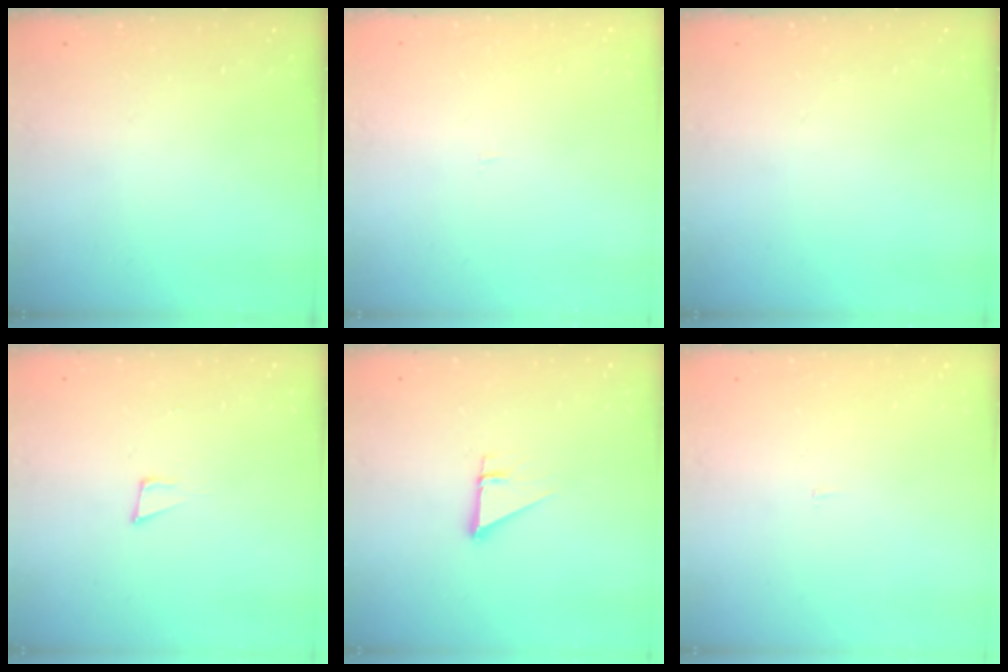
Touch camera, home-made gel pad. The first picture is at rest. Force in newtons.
{"total": 1.6, "press": 1.6, "slide": 0.1}
{"total": 0.0}
{"total": 6.1, "press": 5.4, "slide": 2.8}
{"total": 2.7, "press": 2.7, "slide": 0.2}
{"total": 2.3, "press": 2.3, "slide": 0.2}